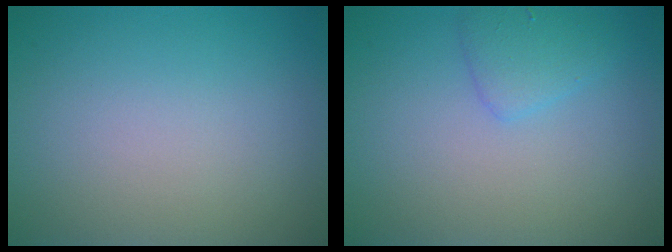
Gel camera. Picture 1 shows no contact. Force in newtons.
{"total": 1.9, "press": 1.9, "slide": 0.1}